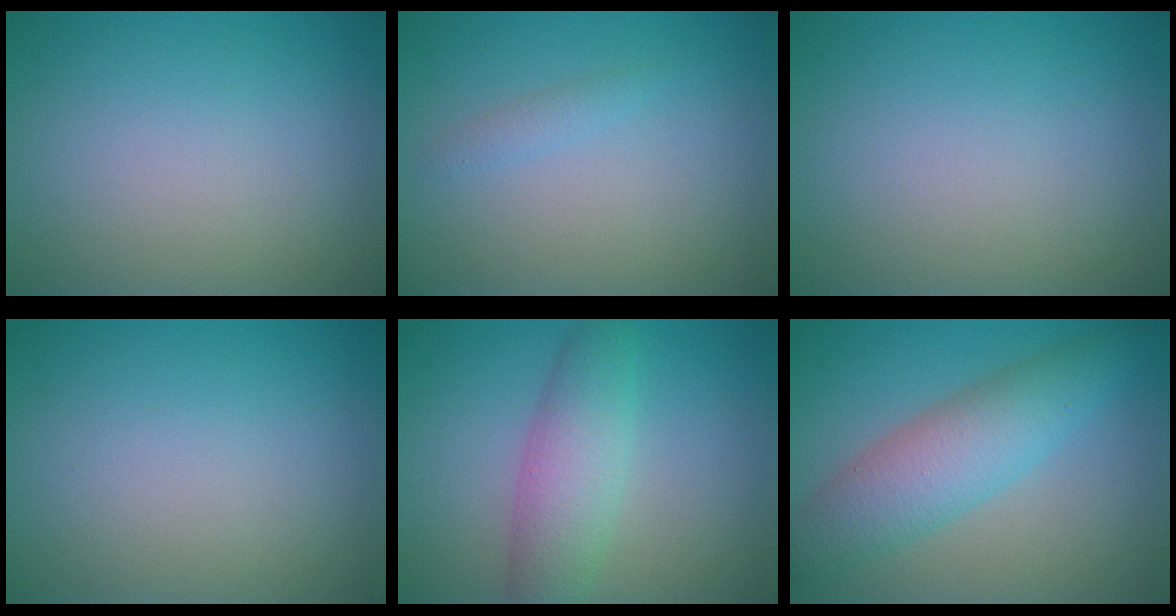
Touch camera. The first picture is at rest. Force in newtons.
{"total": 0.9, "press": 0.9, "slide": 0.0}
{"total": 0.0}
{"total": 0.0}
{"total": 4.5, "press": 4.5, "slide": 0.1}
{"total": 5.6, "press": 5.6, "slide": 0.2}